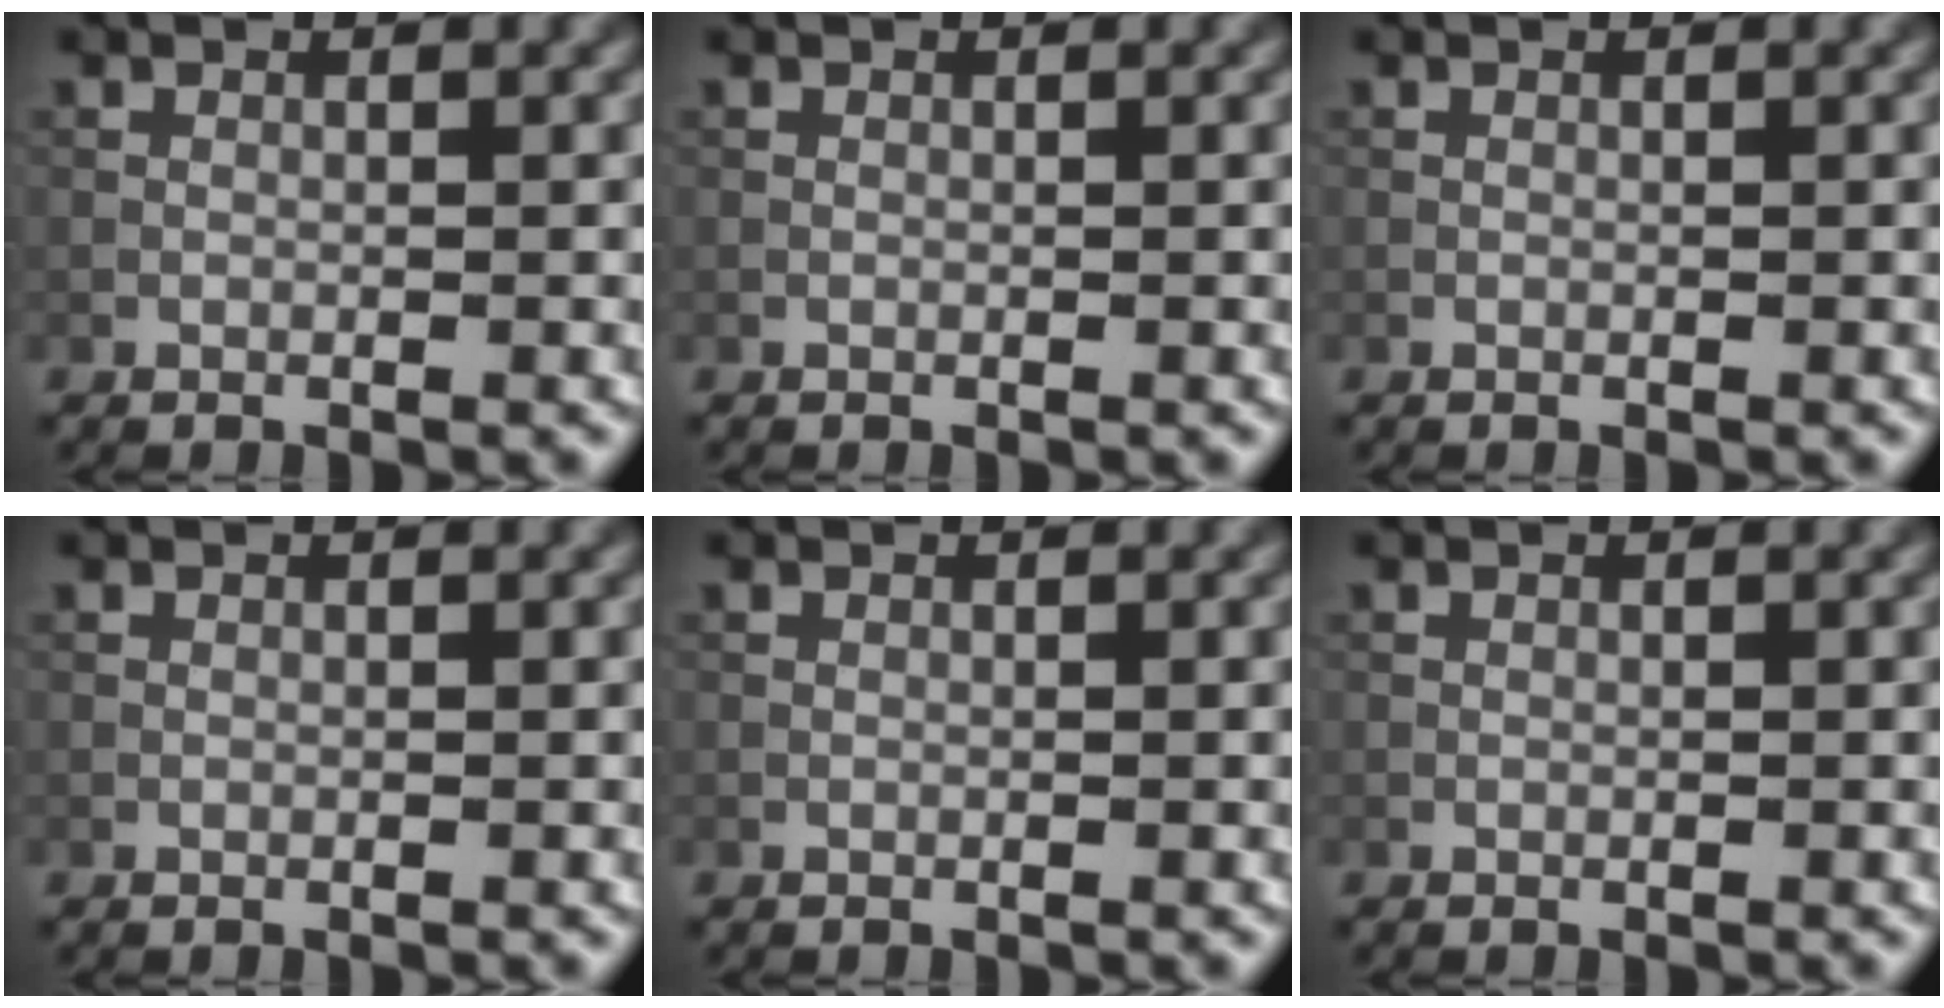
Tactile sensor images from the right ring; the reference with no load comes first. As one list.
[{"total": 0.0}, {"total": 0.0}, {"total": 0.0}, {"total": 0.0}, {"total": 0.0}]